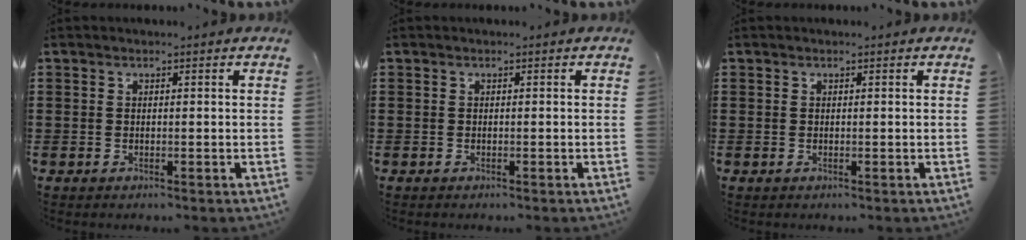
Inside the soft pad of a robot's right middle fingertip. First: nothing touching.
{"total": 0.0}
{"total": 0.0}